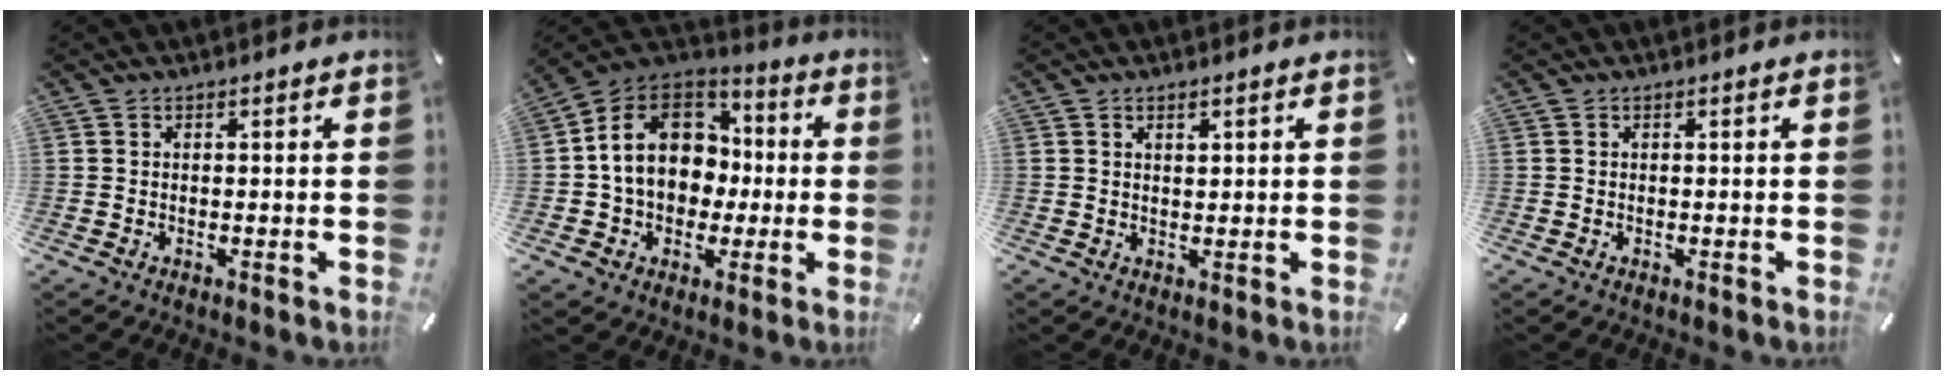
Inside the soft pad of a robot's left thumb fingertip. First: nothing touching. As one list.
[{"total": 15.6, "force": [-0.3, 13.2, 8.3], "torque": [-0.171, 0.016, -0.002]}, {"total": 1.5, "force": [0.9, 0.7, 1.0], "torque": [-0.021, 0.002, 0.015]}, {"total": 0.0}]